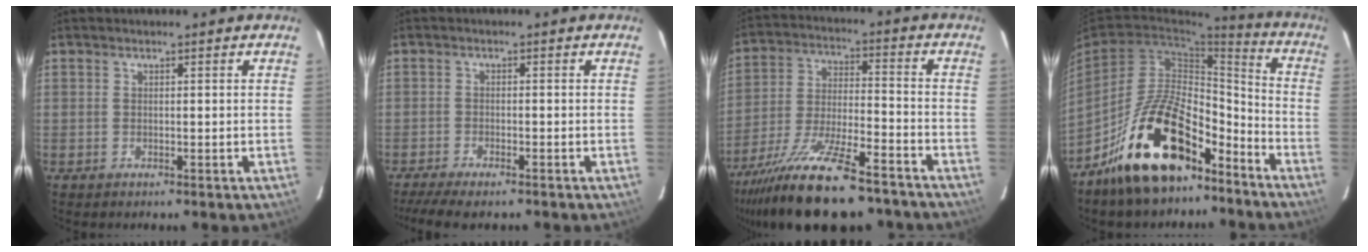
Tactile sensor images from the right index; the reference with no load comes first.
{"total": 7.8, "force": [-6.3, 1.5, 4.2], "torque": [-0.104, -0.027, -0.109]}
{"total": 22.7, "force": [-17.6, 5.8, 13.2], "torque": [-0.254, -0.047, -0.283]}
{"total": 19.3, "force": [-13.0, 8.5, 11.4], "torque": [-0.207, 0.029, -0.208]}